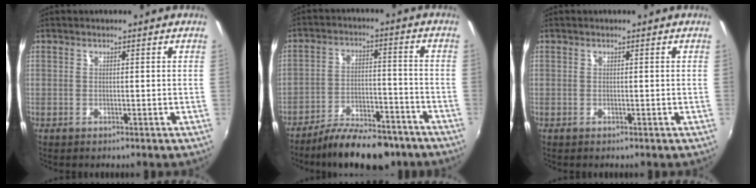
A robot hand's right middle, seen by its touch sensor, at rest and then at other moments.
{"total": 15.4, "force": [-12.5, 5.0, 7.5], "torque": [-0.137, -0.005, -0.184]}
{"total": 0.0}